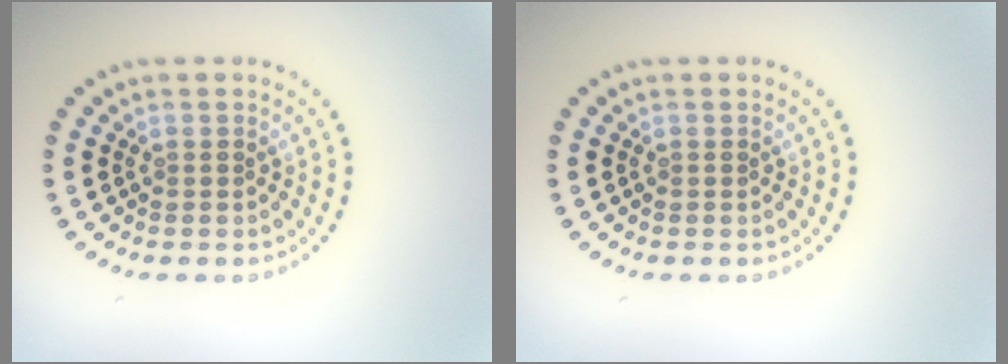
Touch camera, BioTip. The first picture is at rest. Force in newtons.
{"total": 0.0}